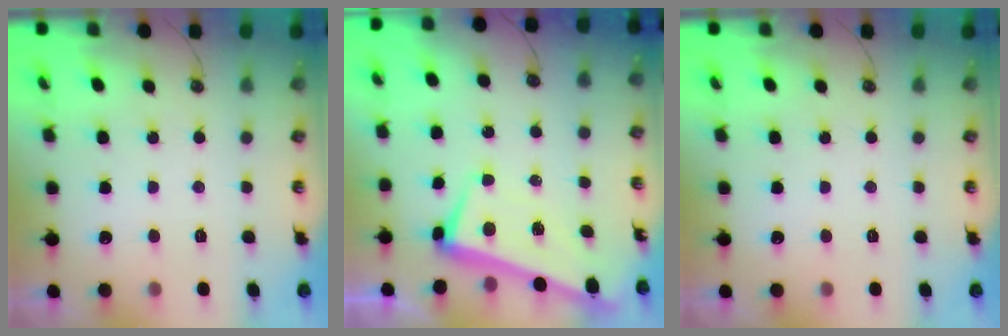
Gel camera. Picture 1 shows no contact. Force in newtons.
{"total": 2.2, "press": 2.1, "slide": 0.7}
{"total": 0.0}